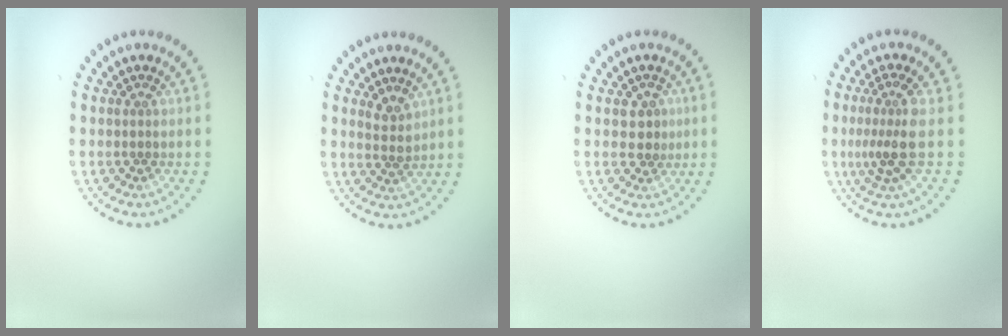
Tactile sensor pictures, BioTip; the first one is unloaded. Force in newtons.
{"total": 1.3, "press": 1.2, "slide": 0.6}
{"total": 2.0, "press": 1.9, "slide": 0.7}
{"total": 3.2, "press": 2.2, "slide": 2.3}